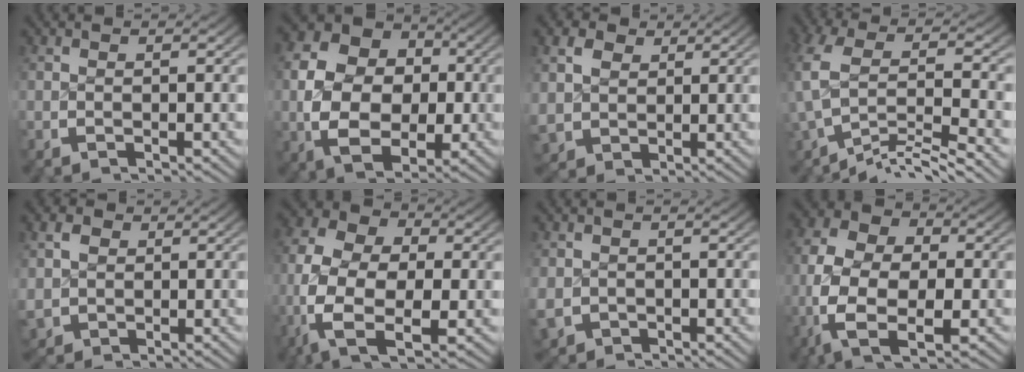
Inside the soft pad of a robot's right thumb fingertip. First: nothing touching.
{"total": 15.4, "force": [0.4, 11.6, 10.1], "torque": [-0.210, -0.025, 0.013]}
{"total": 4.4, "force": [1.6, 3.8, 1.7], "torque": [-0.039, -0.015, 0.039]}
{"total": 9.4, "force": [-2.6, 5.6, 7.0], "torque": [-0.171, -0.029, -0.027]}
{"total": 3.6, "force": [1.0, 3.2, 1.3], "torque": [-0.030, -0.013, 0.029]}
{"total": 12.4, "force": [-1.6, 8.5, 8.8], "torque": [-0.207, -0.046, -0.013]}
{"total": 2.9, "force": [-0.8, 2.7, 0.8], "torque": [-0.027, -0.021, -0.001]}
{"total": 11.3, "force": [-1.7, 7.7, 8.1], "torque": [-0.192, -0.043, -0.014]}